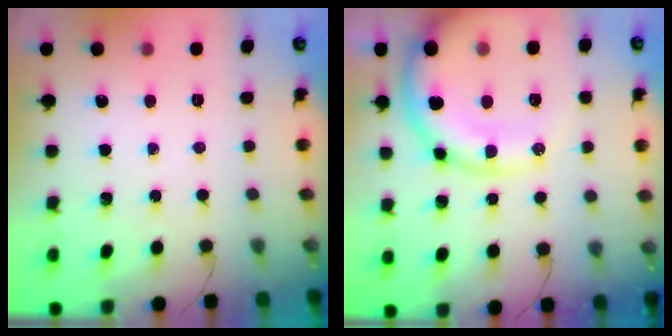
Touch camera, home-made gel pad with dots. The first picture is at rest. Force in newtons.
{"total": 18.3, "press": 18.1, "slide": 2.4}